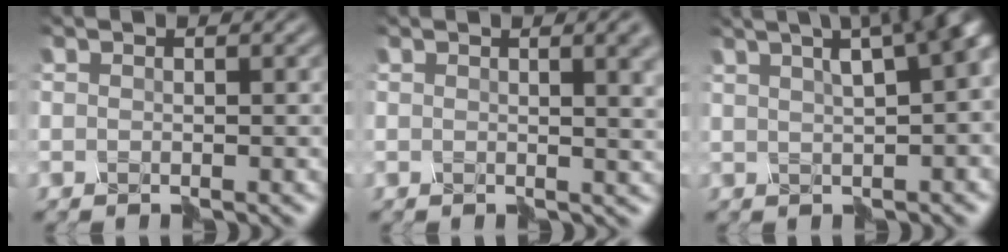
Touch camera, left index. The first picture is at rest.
{"total": 6.9, "force": [1.9, 3.4, 5.7], "torque": [-0.028, 0.020, 0.015]}
{"total": 13.4, "force": [5.4, 6.4, 10.4], "torque": [-0.085, 0.066, 0.064]}